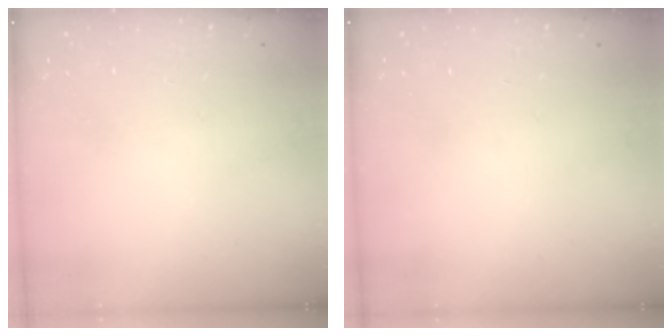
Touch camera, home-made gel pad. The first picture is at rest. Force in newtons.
{"total": 0.0}